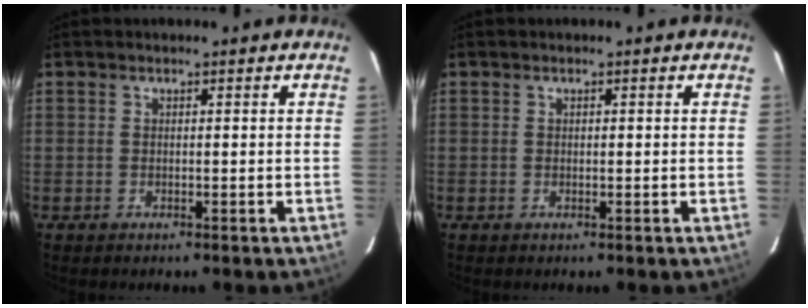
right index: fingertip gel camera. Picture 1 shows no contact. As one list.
[{"total": 0.0}]